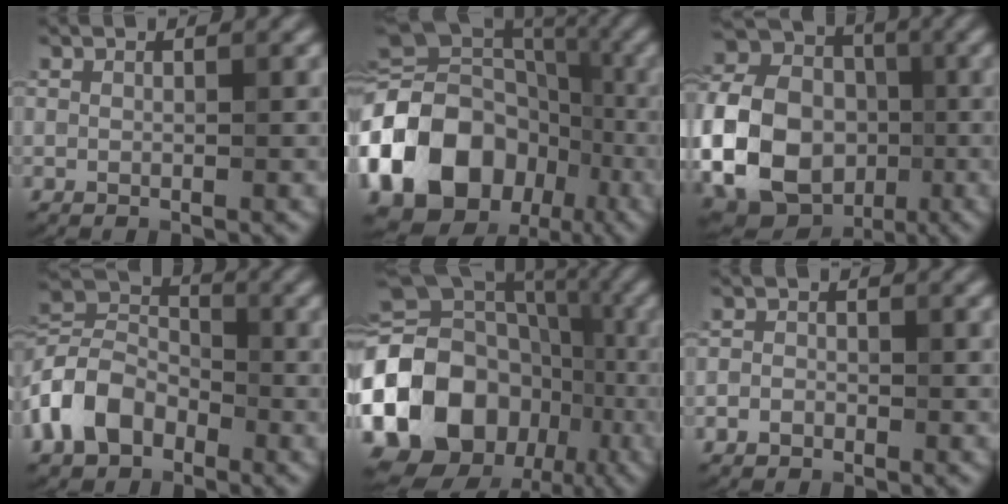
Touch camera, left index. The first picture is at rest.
{"total": 18.8, "force": [-6.0, 14.7, 10.0], "torque": [-0.205, 0.014, -0.114]}
{"total": 18.8, "force": [-3.1, 16.1, 9.1], "torque": [-0.208, 0.008, -0.092]}
{"total": 6.7, "force": [-3.0, 4.6, 3.8], "torque": [-0.084, 0.011, -0.081]}
{"total": 17.4, "force": [-5.1, 13.9, 9.2], "torque": [-0.201, 0.010, -0.097]}
{"total": 1.5, "force": [-0.6, 1.3, 0.5], "torque": [0.015, 0.008, -0.023]}